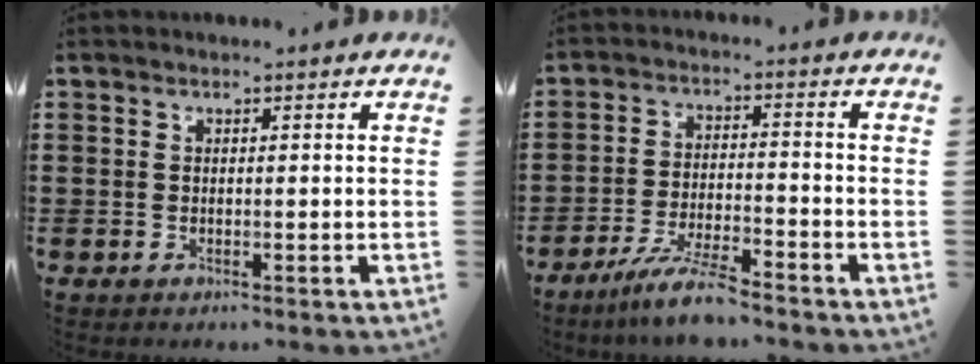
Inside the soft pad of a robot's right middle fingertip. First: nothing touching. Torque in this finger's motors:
{"motor_torque": [1.54, -0.61, 0.50, 0.17]}